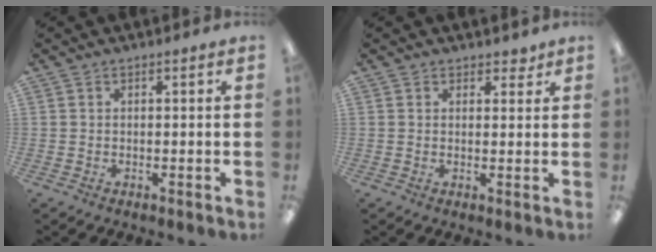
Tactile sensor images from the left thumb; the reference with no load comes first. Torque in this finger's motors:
{"motor_torque": [-0.47, -0.30, -0.42, 0.10, -0.05]}